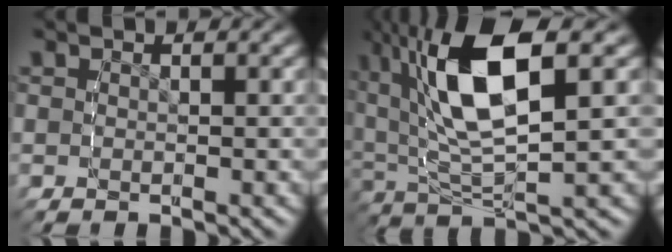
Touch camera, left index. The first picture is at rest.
{"total": 10.9, "force": [2.8, 5.3, 9.2], "torque": [-0.194, 0.001, 0.053]}